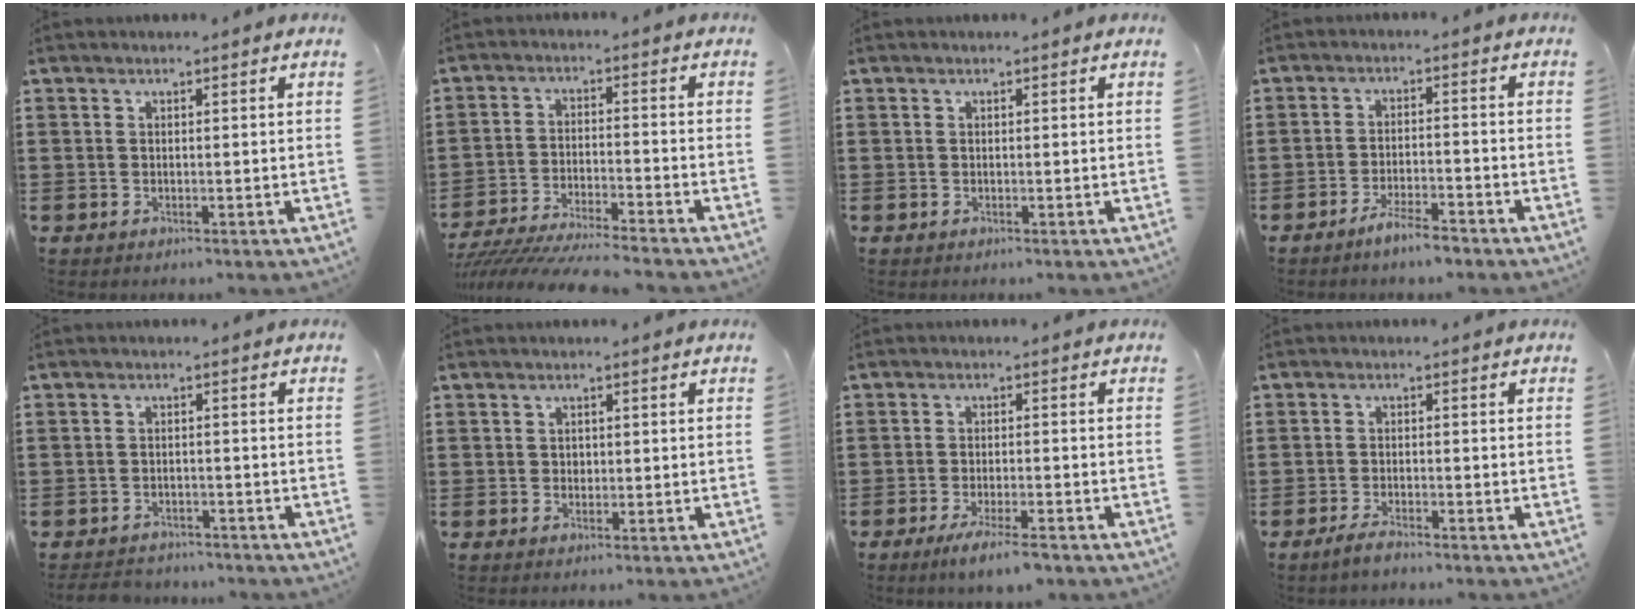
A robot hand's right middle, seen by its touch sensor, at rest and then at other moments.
{"total": 6.3, "force": [-6.0, 0.0, 1.7], "torque": [-0.042, -0.009, -0.122]}
{"total": 0.0}
{"total": 4.1, "force": [-3.5, 0.4, 2.1], "torque": [-0.043, 0.002, -0.066]}
{"total": 2.5, "force": [-2.4, 0.6, 0.0], "torque": [-0.007, -0.001, -0.054]}
{"total": 0.8, "force": [0.2, 0.7, 0.3], "torque": [-0.009, 0.003, 0.004]}
{"total": 4.1, "force": [-3.0, 0.3, 2.8], "torque": [-0.051, -0.006, -0.052]}
{"total": 2.1, "force": [-1.7, 0.4, 1.1], "torque": [-0.028, 0.001, -0.036]}